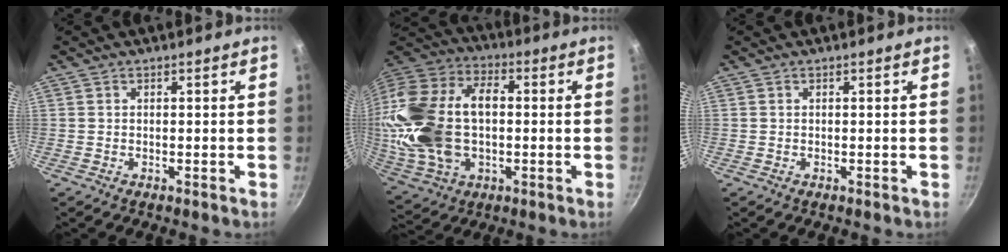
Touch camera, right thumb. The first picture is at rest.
{"total": 25.6, "force": [0.1, 16.3, 19.6], "torque": [-0.395, 0.028, 0.005]}
{"total": 0.0}